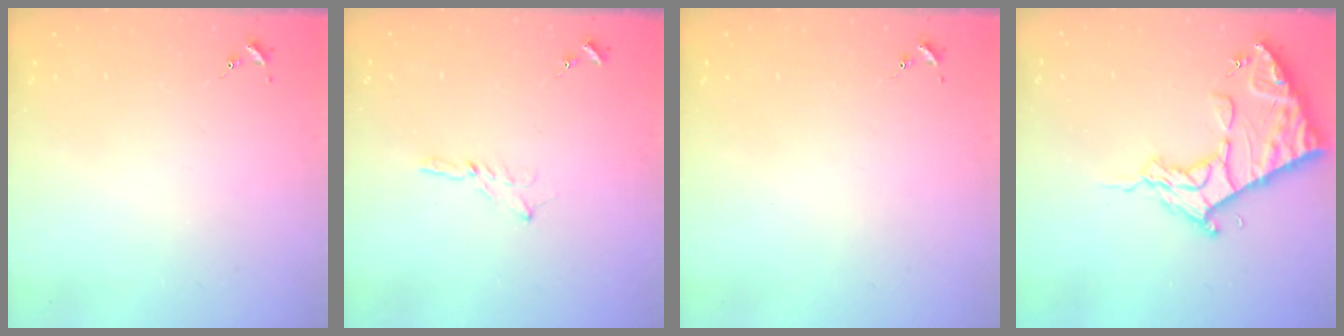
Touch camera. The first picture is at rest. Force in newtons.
{"total": 1.8, "press": 1.7, "slide": 0.2}
{"total": 0.0}
{"total": 16.9, "press": 16.8, "slide": 1.5}